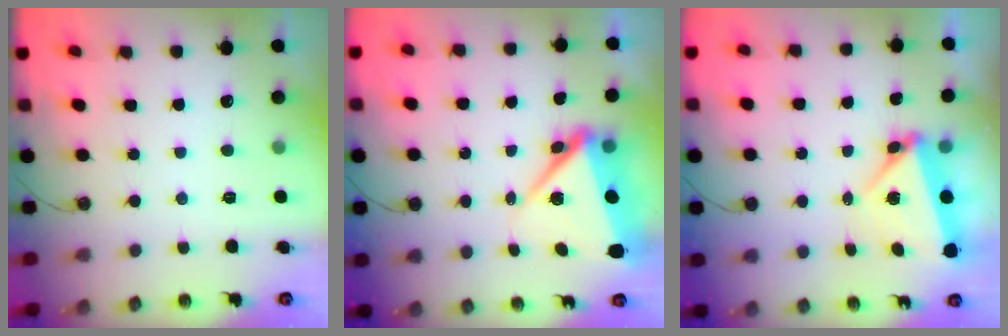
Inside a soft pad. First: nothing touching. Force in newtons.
{"total": 10.1, "press": 10.0, "slide": 1.7}
{"total": 5.4, "press": 5.4, "slide": 0.2}